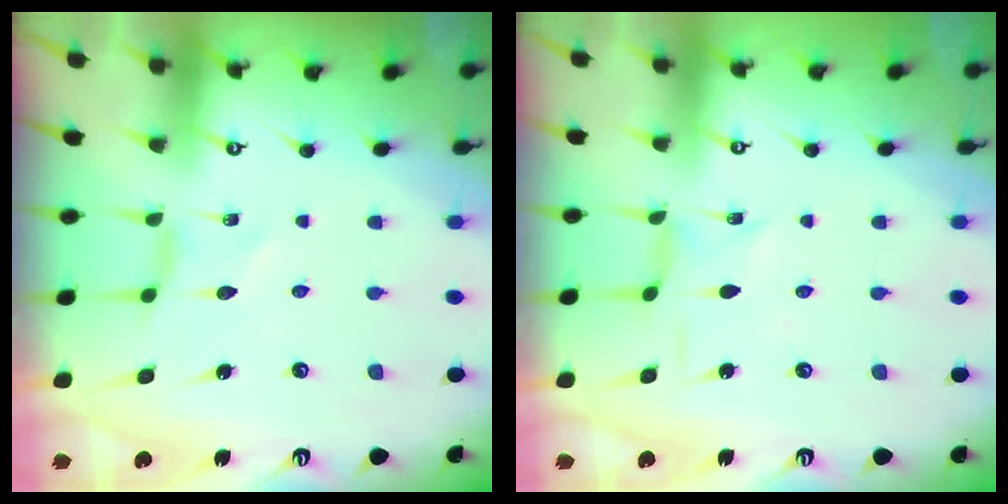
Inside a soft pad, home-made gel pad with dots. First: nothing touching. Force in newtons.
{"total": 1.2, "press": 1.2, "slide": 0.2}